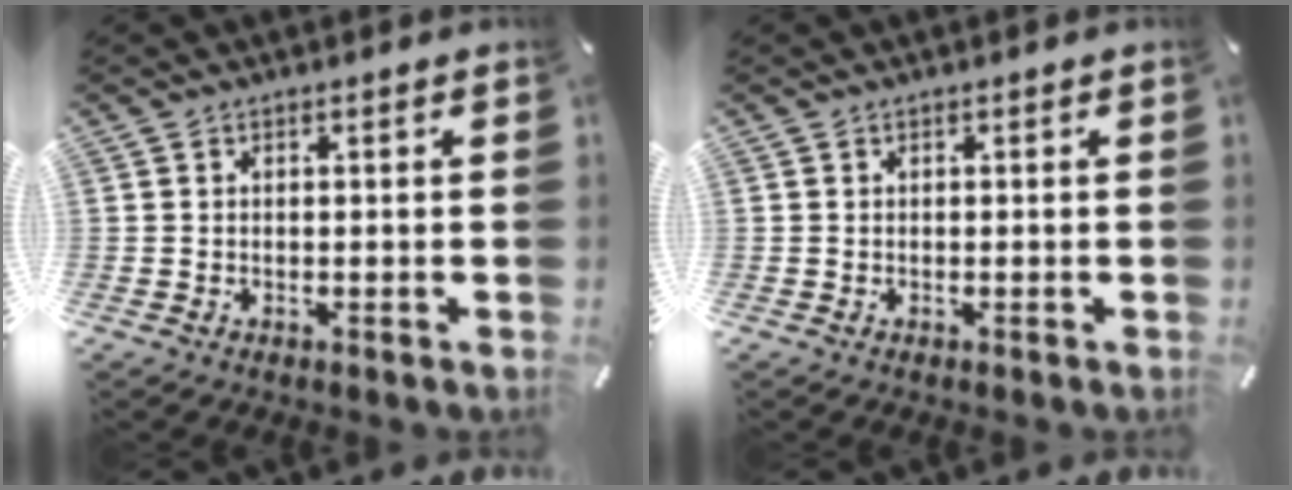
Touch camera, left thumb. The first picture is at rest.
{"total": 0.0}